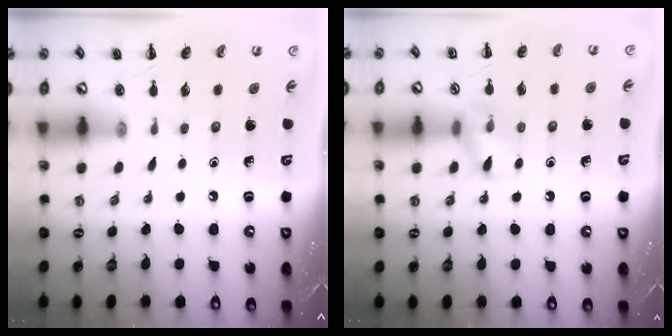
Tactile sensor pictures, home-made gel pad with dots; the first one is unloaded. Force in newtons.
{"total": 8.3, "press": 8.2, "slide": 1.3}